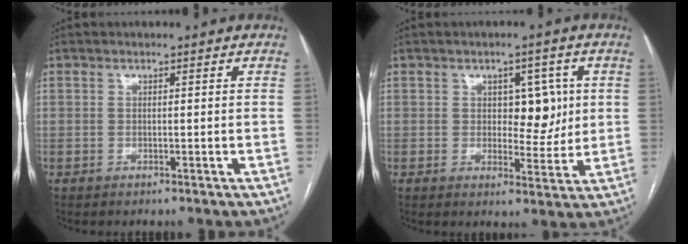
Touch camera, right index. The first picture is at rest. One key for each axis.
{"total": 6.2, "fx": 1.2, "fy": 3.5, "fz": 5.0, "tx": -0.057, "ty": 0.008, "tz": 0.022}